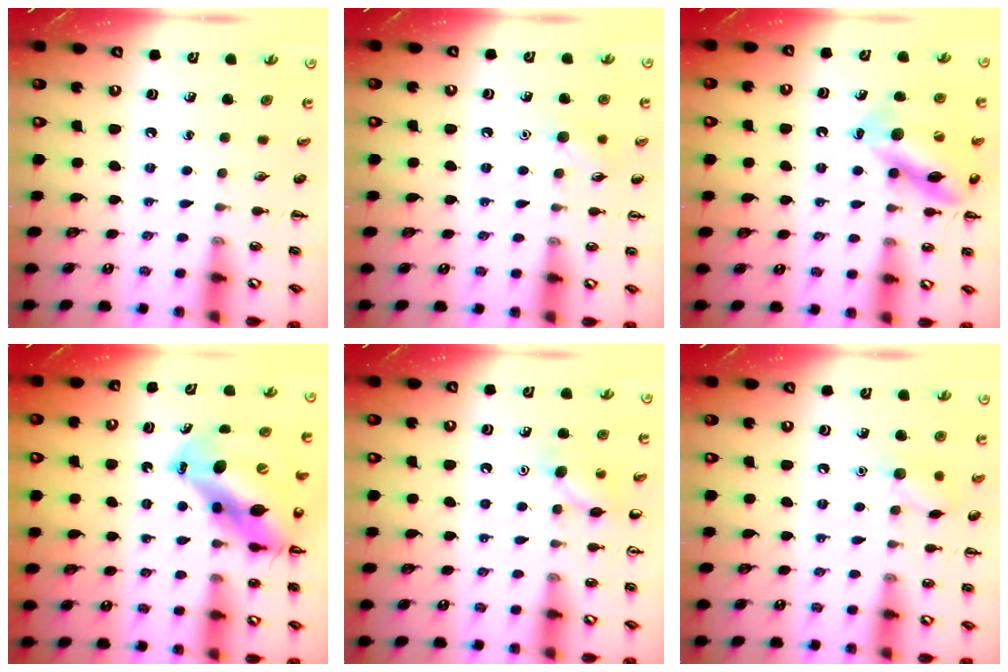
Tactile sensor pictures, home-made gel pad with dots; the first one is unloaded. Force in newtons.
{"total": 7.6, "press": 7.4, "slide": 1.9}
{"total": 14.0, "press": 13.9, "slide": 1.4}
{"total": 14.1, "press": 13.5, "slide": 4.1}
{"total": 6.8, "press": 6.7, "slide": 1.5}
{"total": 7.8, "press": 7.7, "slide": 1.3}